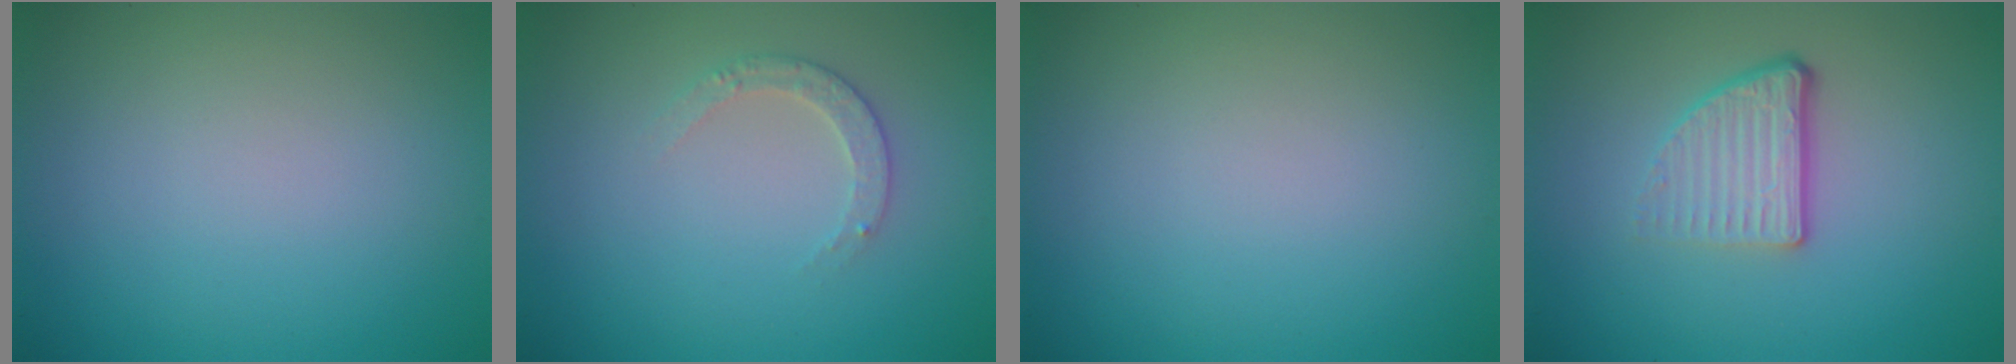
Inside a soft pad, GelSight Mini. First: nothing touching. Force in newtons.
{"total": 1.8, "press": 1.8, "slide": 0.4}
{"total": 0.0}
{"total": 3.8, "press": 2.4, "slide": 3.0}